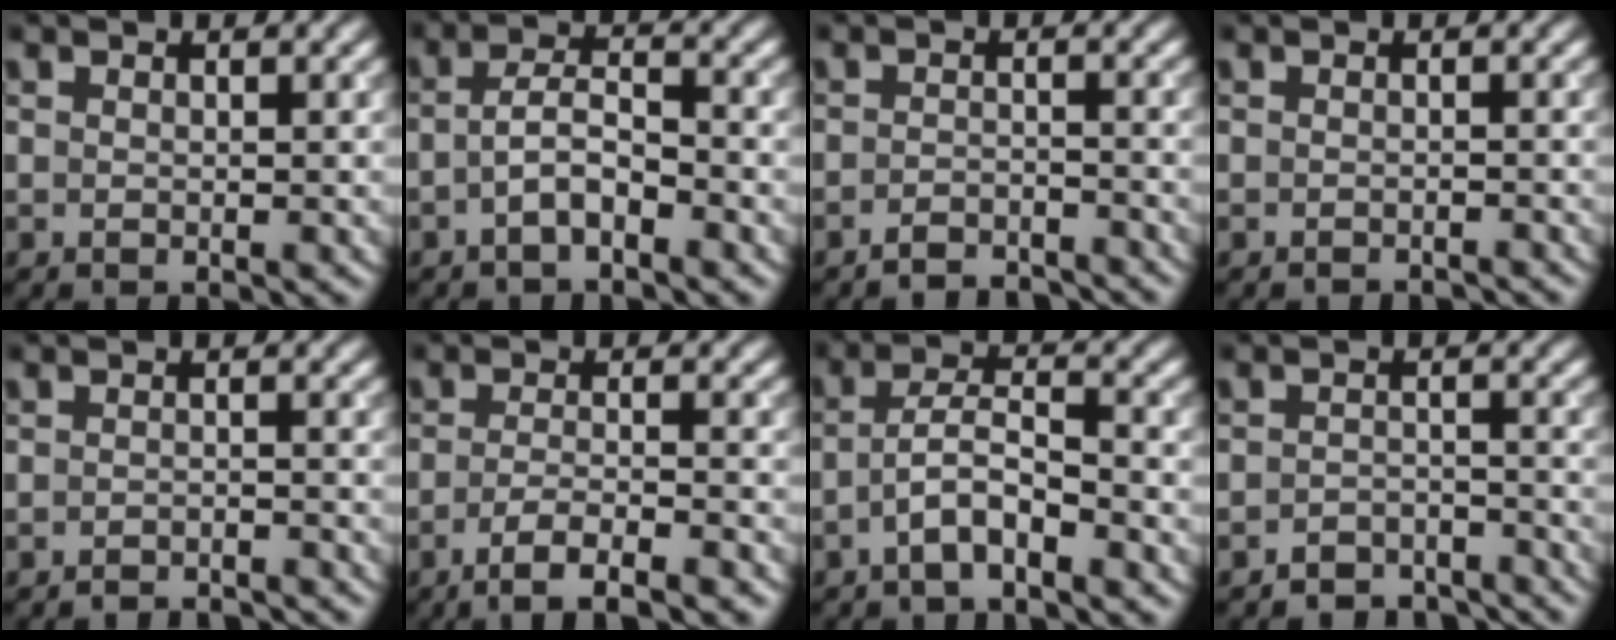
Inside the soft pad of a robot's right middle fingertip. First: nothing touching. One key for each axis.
{"total": 2.8, "fx": -1.3, "fy": 1.0, "fz": 2.3, "tx": -0.046, "ty": 0.008, "tz": -0.030}
{"total": 3.1, "fx": -2.9, "fy": 0.5, "fz": 0.8, "tx": -0.007, "ty": 0.003, "tz": -0.046}
{"total": 1.6, "fx": -1.6, "fy": 0.2, "fz": 0.3, "tx": 0.007, "ty": -0.001, "tz": -0.020}
{"total": 2.6, "fx": -2.6, "fy": 0.3, "fz": 0.5, "tx": 0.002, "ty": 0.002, "tz": -0.035}
{"total": 4.1, "fx": -2.6, "fy": 0.8, "fz": 3.1, "tx": -0.049, "ty": -0.001, "tz": -0.053}
{"total": 3.4, "fx": -1.9, "fy": 1.0, "fz": 2.7, "tx": -0.056, "ty": 0.011, "tz": -0.043}
{"total": 3.8, "fx": -3.6, "fy": 1.1, "fz": 0.4, "tx": 0.000, "ty": 0.001, "tz": -0.059}